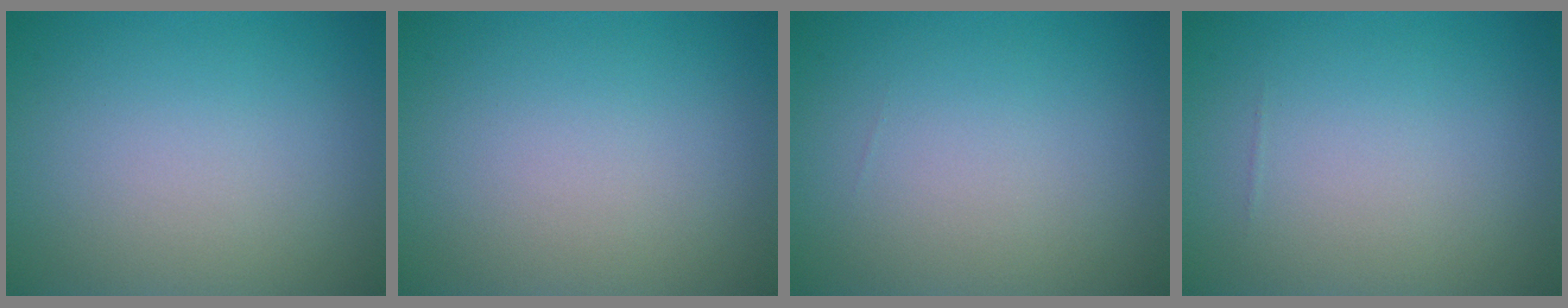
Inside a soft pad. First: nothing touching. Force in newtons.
{"total": 0.0}
{"total": 0.0}
{"total": 0.0}